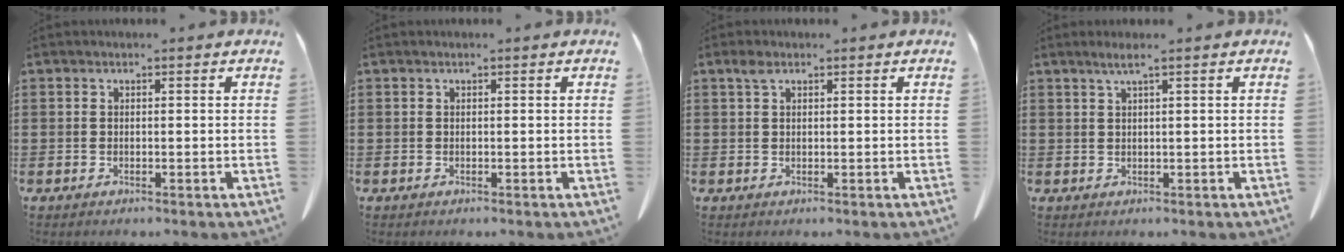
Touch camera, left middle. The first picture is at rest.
{"total": 0.0}
{"total": 1.4, "force": [0.8, 0.7, 1.0], "torque": [-0.024, 0.002, 0.016]}
{"total": 2.0, "force": [1.1, -0.2, 1.6], "torque": [-0.033, -0.002, 0.019]}